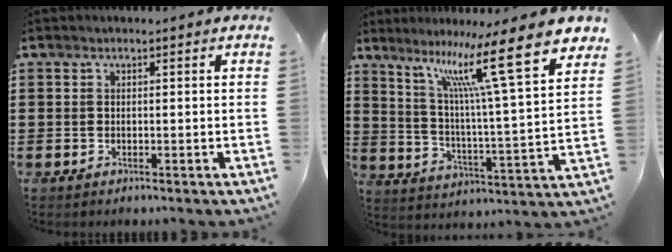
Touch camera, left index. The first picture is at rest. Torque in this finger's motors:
{"motor_torque": [1.15, -0.98, 0.54, 0.18]}